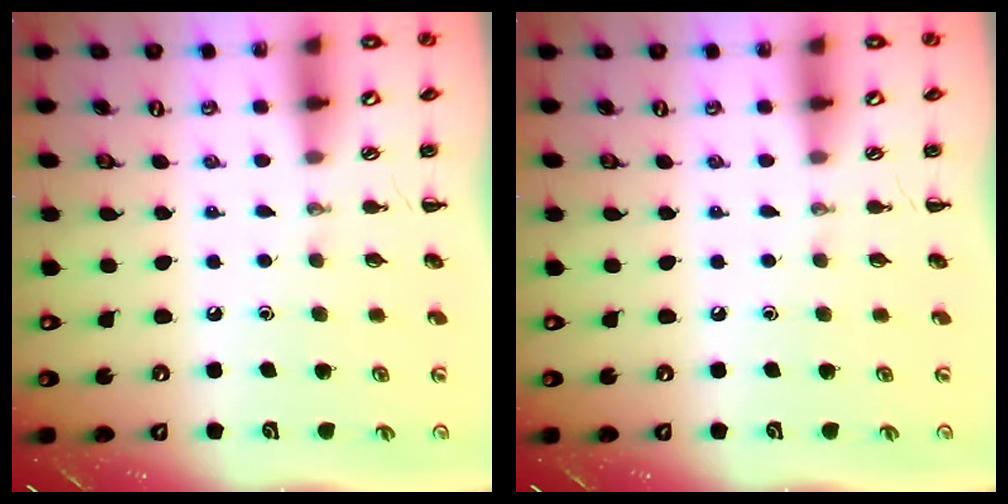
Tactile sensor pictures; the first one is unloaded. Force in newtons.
{"total": 0.0}